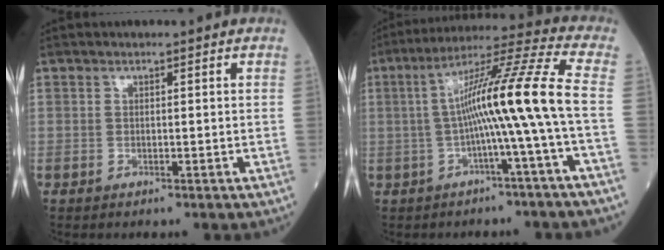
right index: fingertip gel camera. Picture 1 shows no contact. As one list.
[{"total": 12.7, "force": [-1.4, -2.2, 12.4], "torque": [-0.206, 0.028, -0.028]}]